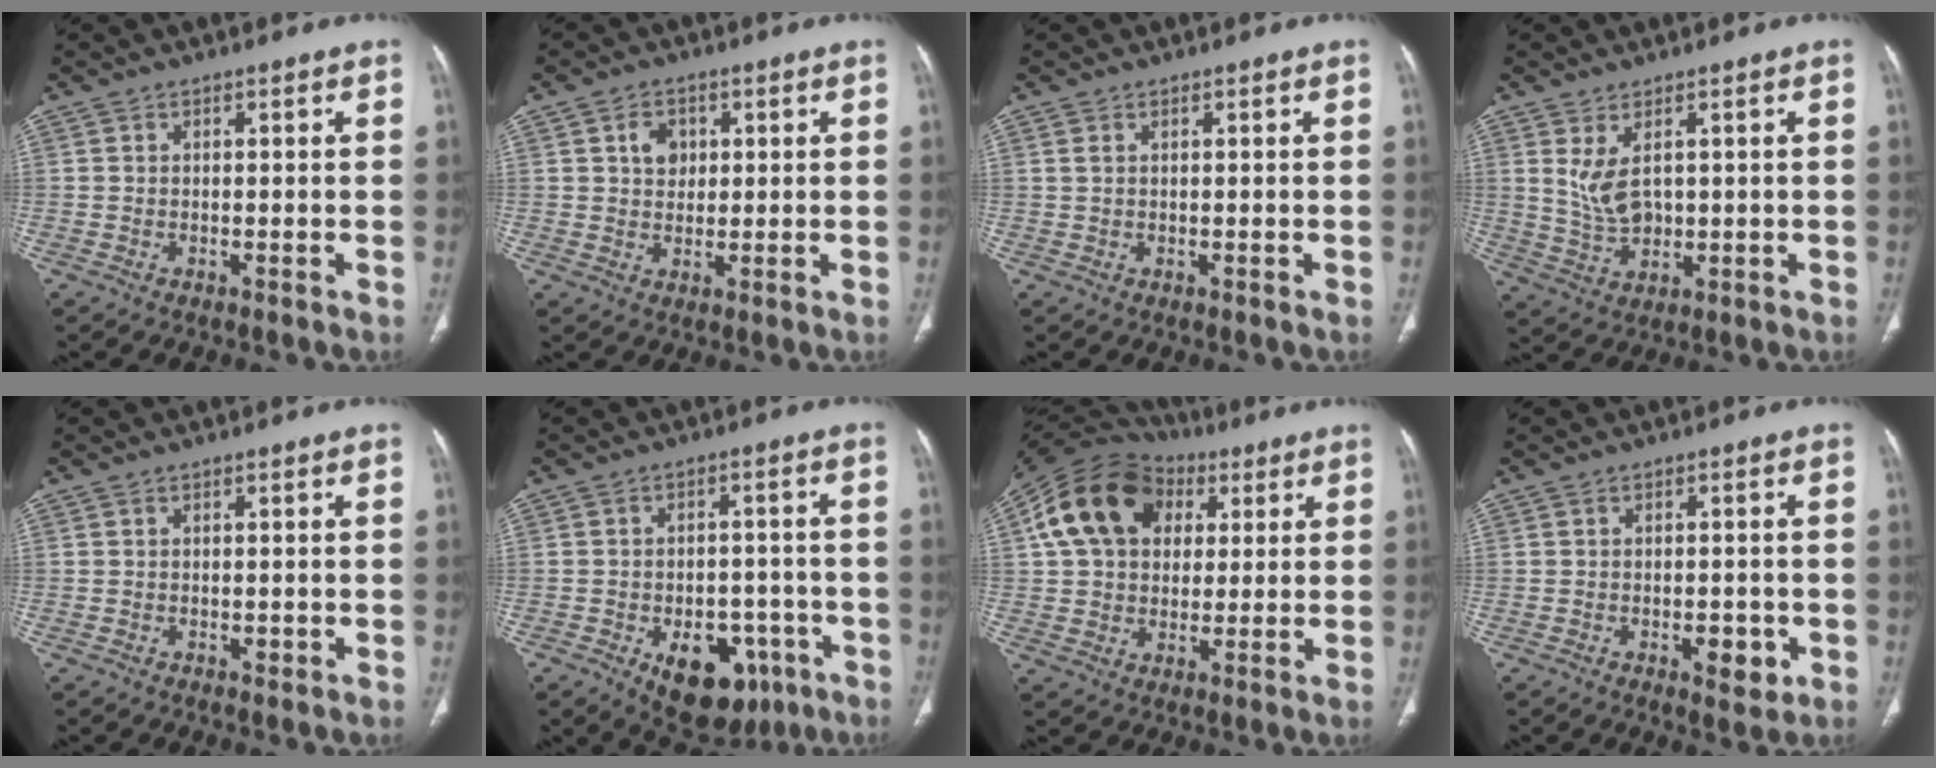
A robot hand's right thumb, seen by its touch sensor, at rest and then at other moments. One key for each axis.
{"total": 4.5, "fx": 1.4, "fy": 3.5, "fz": 2.5, "tx": -0.022, "ty": -0.005, "tz": 0.023}
{"total": 0.8, "fx": 0.5, "fy": 0.3, "fz": 0.6, "tx": -0.015, "ty": 0.008, "tz": 0.015}
{"total": 5.7, "fx": 1.7, "fy": 3.1, "fz": 4.5, "tx": -0.084, "ty": -0.013, "tz": 0.049}
{"total": 0.8, "fx": -0.2, "fy": 0.6, "fz": 0.5, "tx": -0.006, "ty": -0.001, "tz": -0.002}
{"total": 13.4, "fx": -6.1, "fy": 8.3, "fz": 8.6, "tx": -0.083, "ty": 0.029, "tz": -0.073}
{"total": 18.6, "fx": 5.4, "fy": 13.7, "fz": 11.4, "tx": -0.198, "ty": 0.018, "tz": 0.087}
{"total": 4.6, "fx": -1.5, "fy": 2.4, "fz": 3.6, "tx": -0.033, "ty": 0.001, "tz": -0.014}